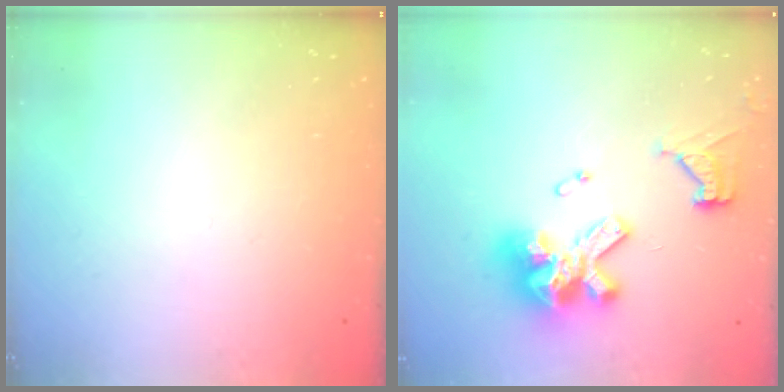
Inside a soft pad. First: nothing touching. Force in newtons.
{"total": 16.4, "press": 16.3, "slide": 2.0}